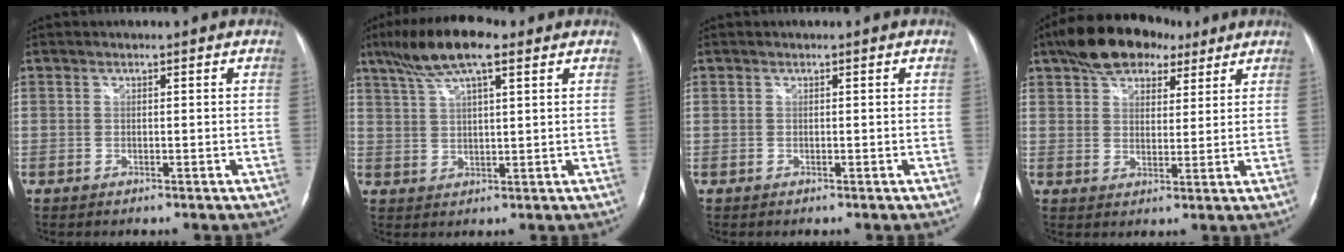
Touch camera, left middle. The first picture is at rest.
{"total": 10.3, "force": [6.7, 2.1, 7.6], "torque": [-0.147, 0.022, 0.117]}
{"total": 0.0}
{"total": 11.7, "force": [7.9, 6.1, 6.1], "torque": [-0.099, 0.034, 0.131]}